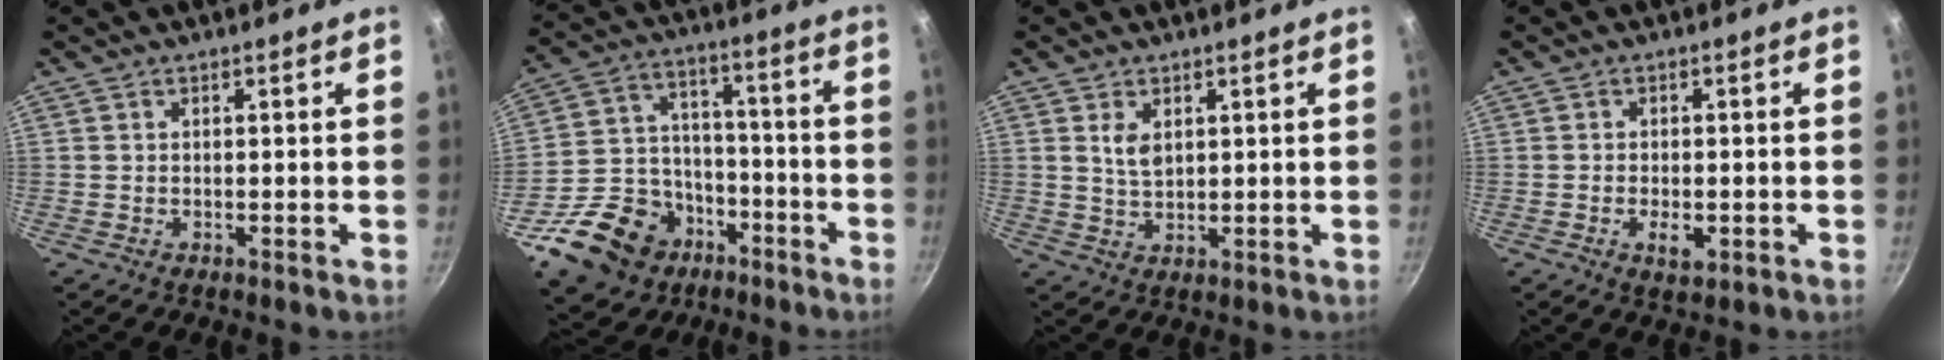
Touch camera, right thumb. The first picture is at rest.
{"total": 20.1, "force": [-10.7, 14.5, 8.9], "torque": [-0.130, 0.071, -0.172]}
{"total": 3.7, "force": [1.4, 2.2, 2.7], "torque": [-0.046, -0.012, 0.029]}
{"total": 3.6, "force": [-1.1, 1.8, 2.9], "torque": [-0.046, 0.003, -0.014]}